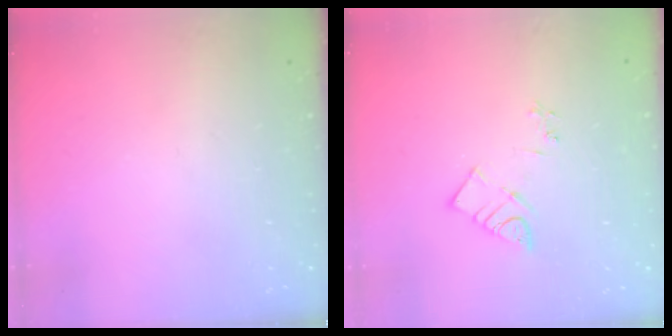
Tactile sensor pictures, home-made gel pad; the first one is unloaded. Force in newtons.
{"total": 6.0, "press": 6.0, "slide": 0.2}